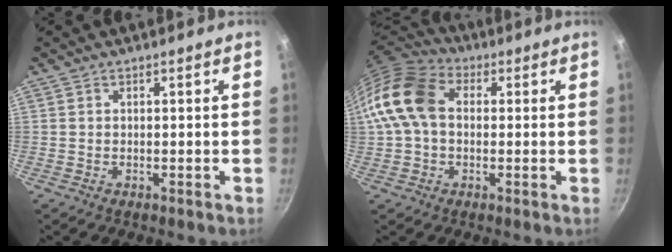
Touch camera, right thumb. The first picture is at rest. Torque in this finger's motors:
{"motor_torque": [1.79, 1.71, 0.98, -0.26, 0.41]}